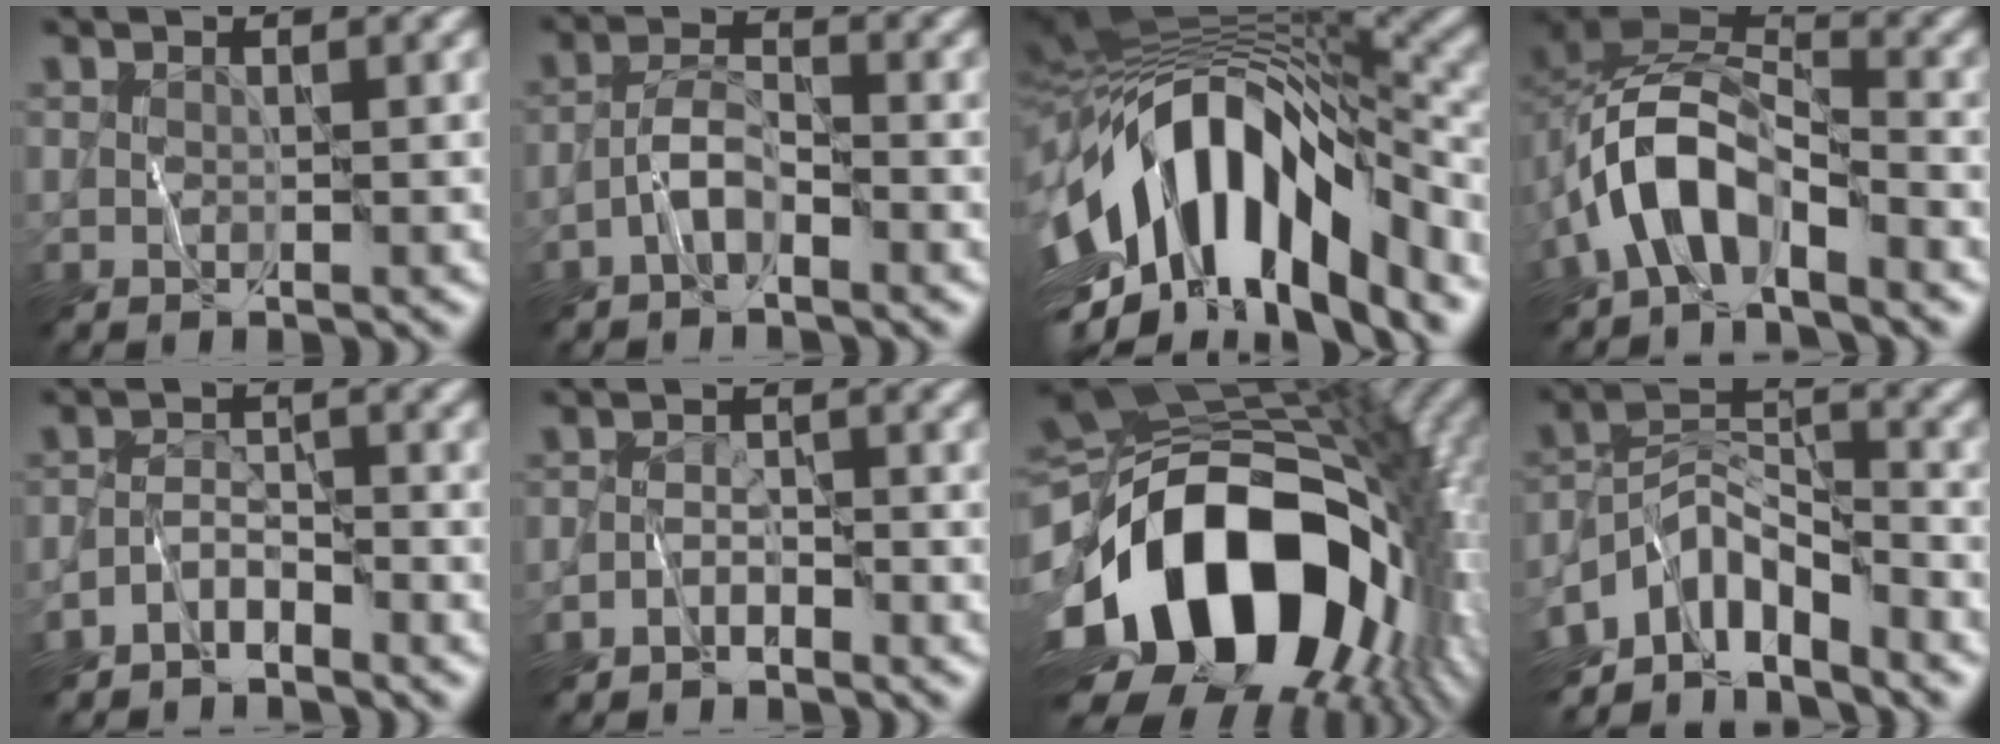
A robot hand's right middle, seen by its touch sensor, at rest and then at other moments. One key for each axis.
{"total": 2.4, "fx": -1.5, "fy": 0.8, "fz": 1.6, "tx": -0.030, "ty": 0.012, "tz": -0.037}
{"total": 14.8, "fx": -4.3, "fy": 6.9, "fz": 12.4, "tx": -0.218, "ty": 0.013, "tz": -0.074}
{"total": 7.0, "fx": -3.5, "fy": 3.6, "fz": 4.9, "tx": -0.080, "ty": 0.008, "tz": -0.076}
{"total": 2.6, "fx": -2.3, "fy": 0.8, "fz": 0.9, "tx": -0.017, "ty": 0.006, "tz": -0.052}
{"total": 1.7, "fx": -1.5, "fy": 0.5, "fz": 0.5, "tx": -0.009, "ty": 0.008, "tz": -0.034}
{"total": 19.5, "fx": -5.3, "fy": 12.4, "fz": 14.0, "tx": -0.273, "ty": -0.021, "tz": -0.081}
{"total": 6.4, "fx": -4.5, "fy": 2.7, "fz": 3.8, "tx": -0.047, "ty": 0.004, "tz": -0.091}